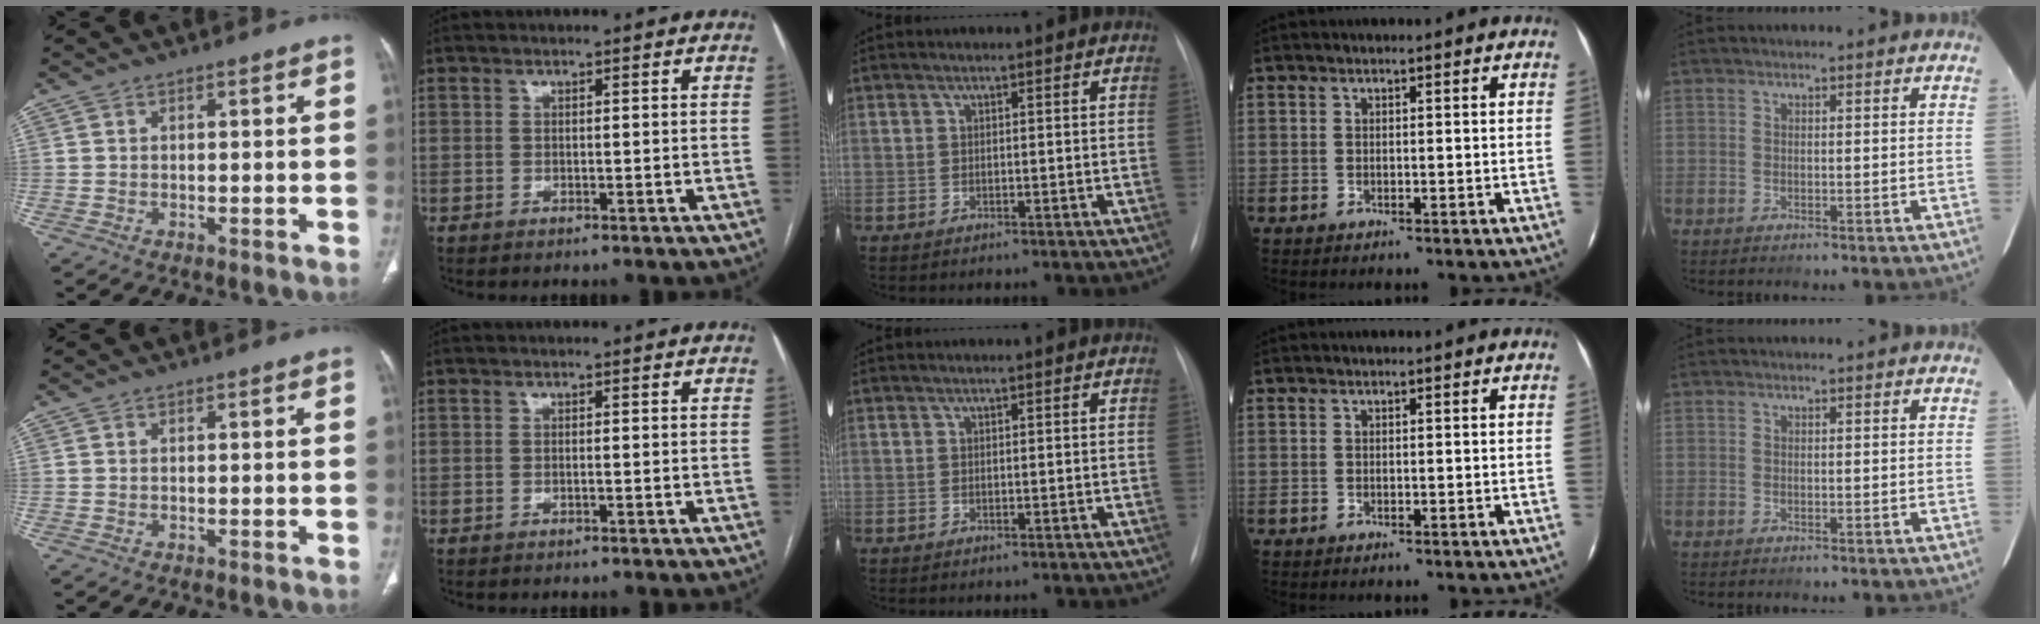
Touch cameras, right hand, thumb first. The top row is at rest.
{}